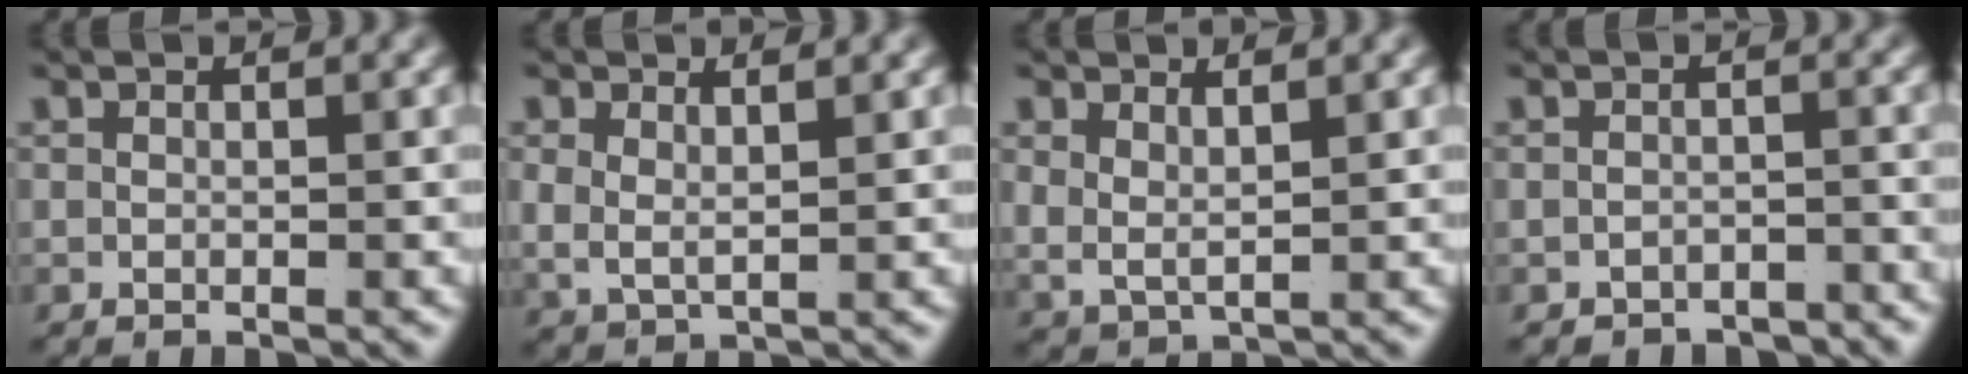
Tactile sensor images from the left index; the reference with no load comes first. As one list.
[{"total": 2.8, "force": [1.1, 1.9, 1.8], "torque": [-0.054, -0.018, 0.035]}, {"total": 3.0, "force": [1.3, 2.1, 1.7], "torque": [-0.055, -0.017, 0.036]}, {"total": 2.7, "force": [-2.6, 0.4, 0.0], "torque": [0.006, -0.011, -0.040]}]